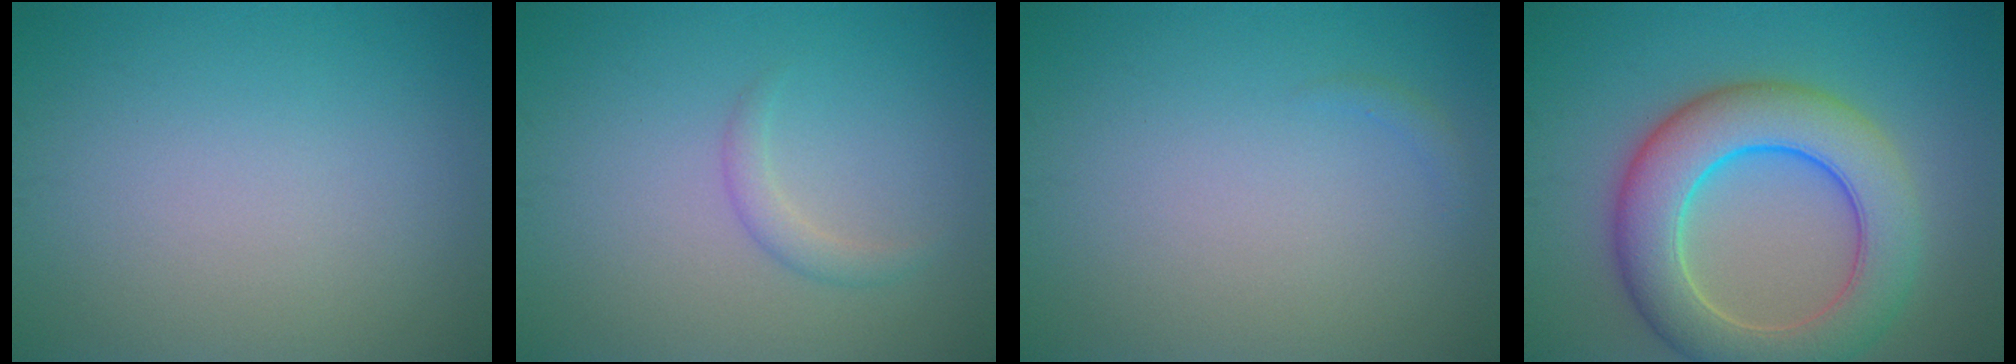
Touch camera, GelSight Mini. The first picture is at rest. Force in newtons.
{"total": 1.4, "press": 1.4, "slide": 0.0}
{"total": 0.5, "press": 0.5, "slide": 0.1}
{"total": 9.1, "press": 9.1, "slide": 0.4}